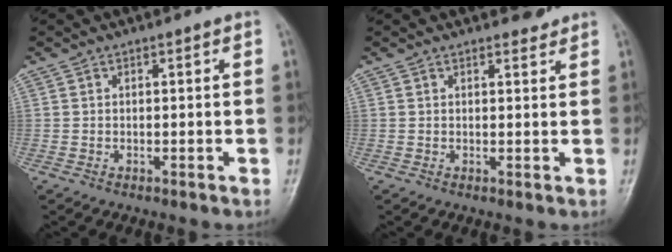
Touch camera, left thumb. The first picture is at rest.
{"total": 1.7, "force": [1.6, 0.6, 0.2], "torque": [0.007, -0.012, 0.020]}